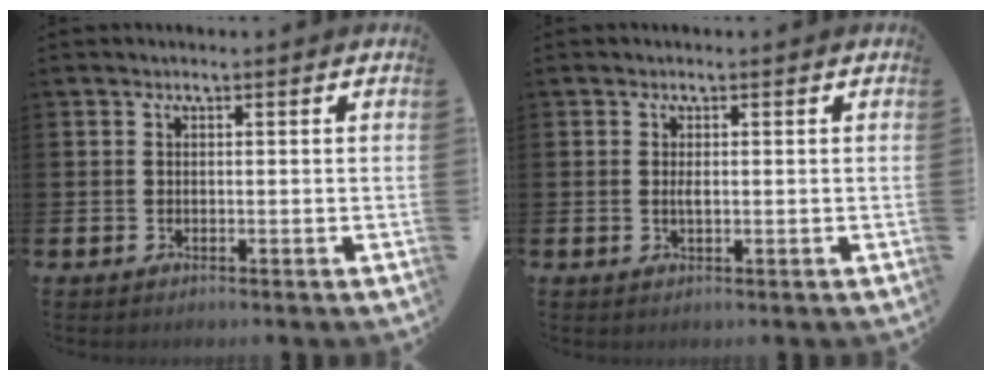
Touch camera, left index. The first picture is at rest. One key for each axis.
{"total": 1.0, "fx": 0.1, "fy": 0.3, "fz": 0.9, "tx": -0.026, "ty": 0.005, "tz": 0.002}